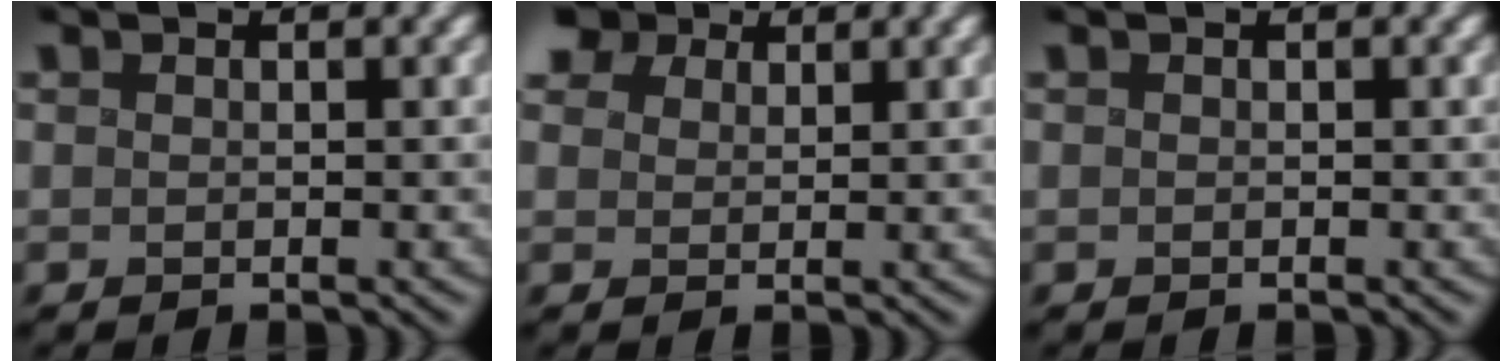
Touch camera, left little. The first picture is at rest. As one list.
[{"total": 7.1, "force": [4.6, 4.3, 3.3], "torque": [-0.101, 0.015, 0.072]}, {"total": 0.0}]